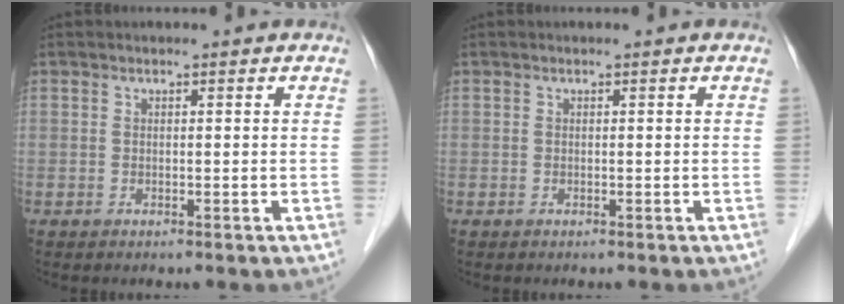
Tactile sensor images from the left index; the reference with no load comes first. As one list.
[{"total": 0.0}]